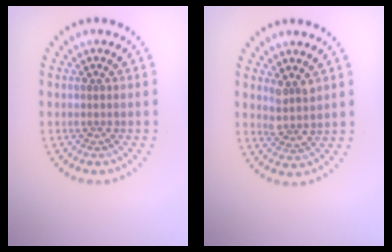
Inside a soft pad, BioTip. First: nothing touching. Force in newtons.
{"total": 2.0, "press": 1.6, "slide": 1.2}